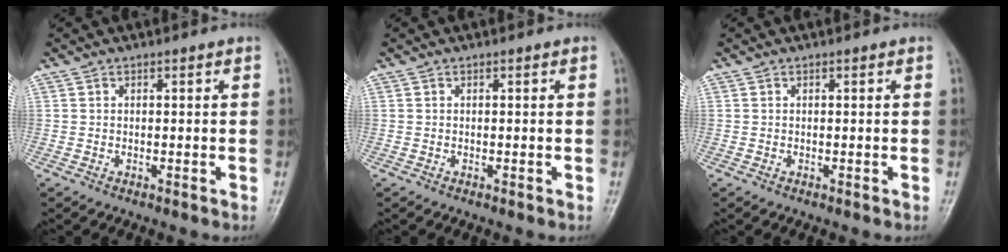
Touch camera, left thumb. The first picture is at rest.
{"total": 0.0}
{"total": 0.0}